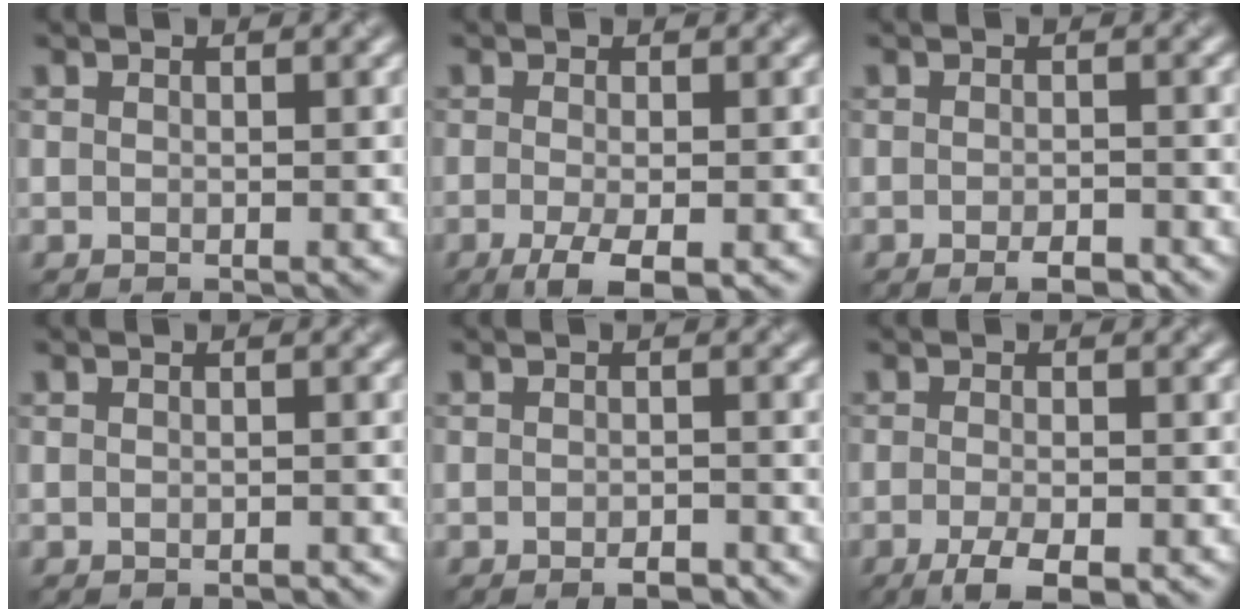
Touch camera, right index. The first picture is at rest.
{"total": 3.8, "force": [-1.7, 1.0, 3.3], "torque": [-0.063, -0.006, -0.033]}
{"total": 2.1, "force": [-1.3, 0.6, 1.5], "torque": [-0.022, -0.003, -0.020]}
{"total": 0.6, "force": [-0.5, 0.1, 0.3], "torque": [-0.002, 0.000, -0.006]}
{"total": 1.6, "force": [-1.1, 0.5, 1.1], "torque": [-0.014, -0.002, -0.016]}
{"total": 3.6, "force": [-1.9, 1.0, 2.9], "torque": [-0.056, -0.007, -0.035]}